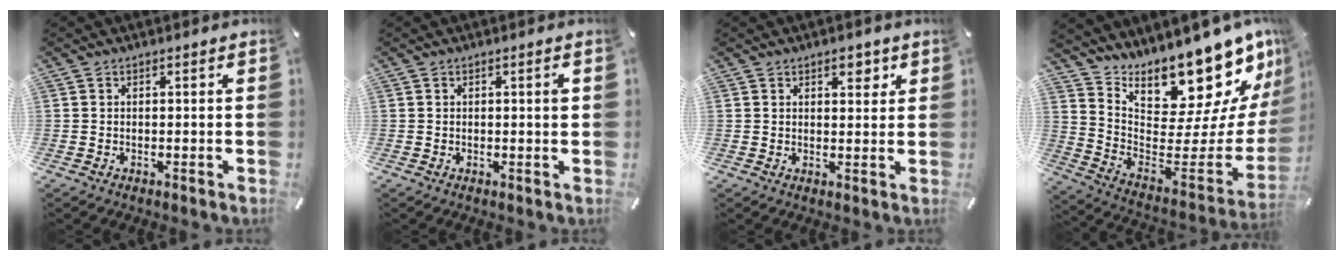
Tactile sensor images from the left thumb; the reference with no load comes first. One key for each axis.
{"total": 1.7, "fx": 0.2, "fy": 0.2, "fz": 1.6, "tx": -0.024, "ty": -0.004, "tz": 0.001}
{"total": 3.5, "fx": 2.0, "fy": 1.9, "fz": 2.1, "tx": -0.014, "ty": -0.009, "tz": 0.027}
{"total": 16.5, "fx": 15.6, "fy": 3.7, "fz": 4.0, "tx": -0.031, "ty": -0.168, "tz": 0.249}